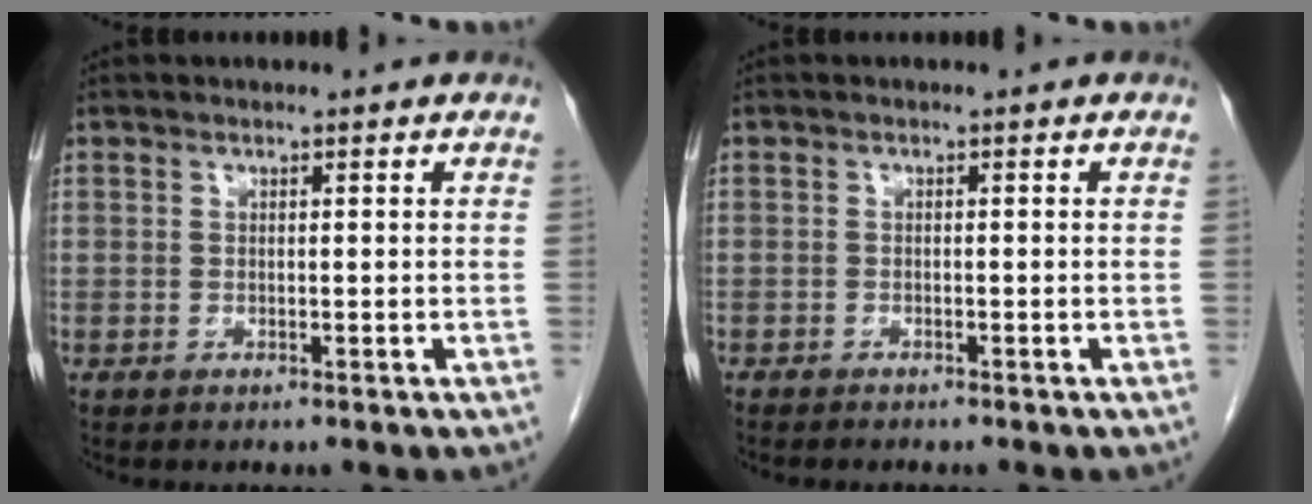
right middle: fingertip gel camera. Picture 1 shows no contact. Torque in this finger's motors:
{"motor_torque": [1.15, -0.99, 0.21, 0.01]}